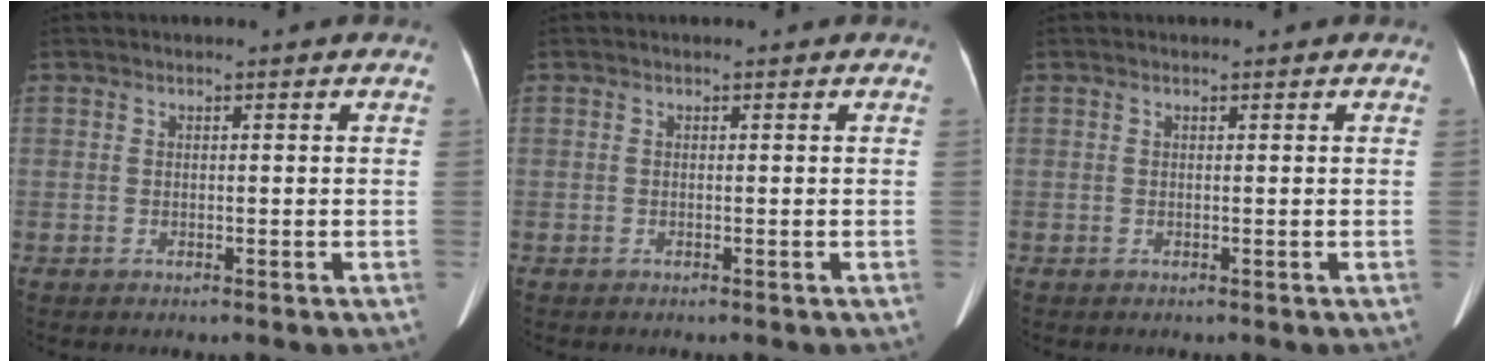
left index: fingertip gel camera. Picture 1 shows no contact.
{"total": 0.0}
{"total": 0.0}